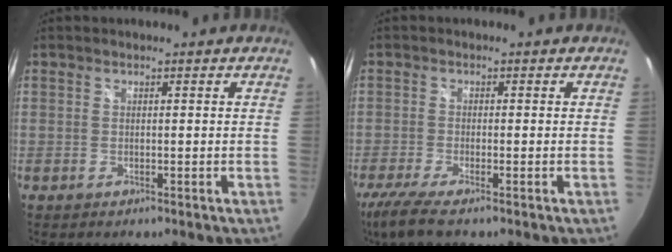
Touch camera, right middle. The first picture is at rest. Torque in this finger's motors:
{"motor_torque": [0.66, -0.49, 0.05, 0.06]}